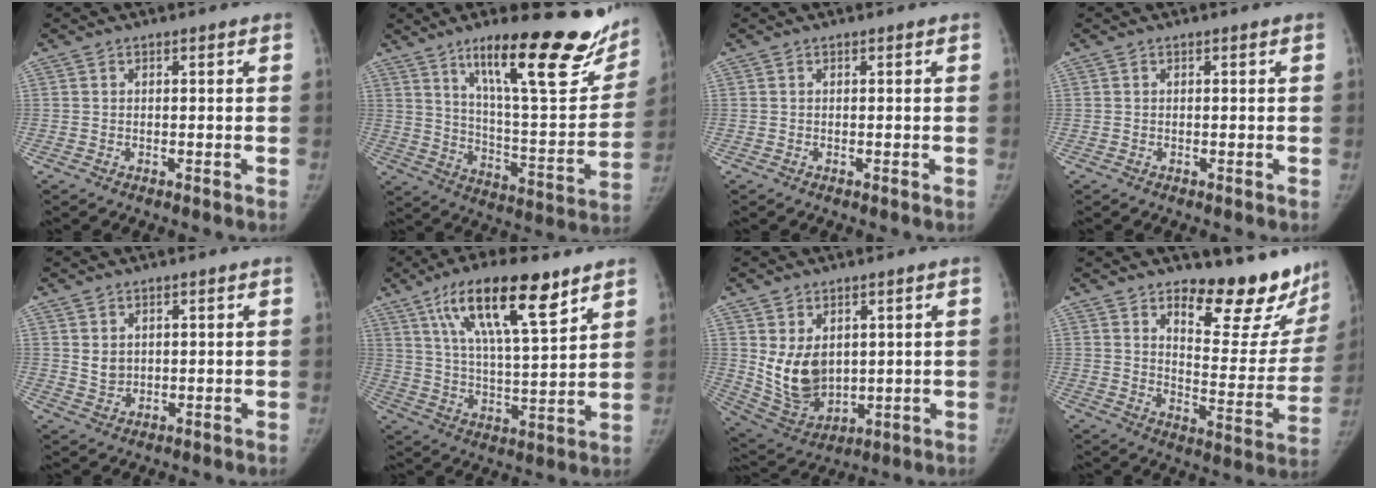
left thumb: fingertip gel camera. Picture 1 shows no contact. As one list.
[{"total": 29.1, "force": [18.5, 7.5, 21.2], "torque": [-0.272, -0.076, 0.292]}, {"total": 0.0}, {"total": 0.0}, {"total": 2.9, "force": [1.1, 2.2, 1.4], "torque": [-0.013, -0.013, 0.028]}, {"total": 18.3, "force": [10.5, 5.2, 14.0], "torque": [-0.220, -0.037, 0.186]}, {"total": 10.9, "force": [2.0, 7.7, 7.4], "torque": [-0.107, -0.024, 0.065]}, {"total": 17.7, "force": [14.3, 6.0, 8.4], "torque": [-0.055, -0.132, 0.191]}]